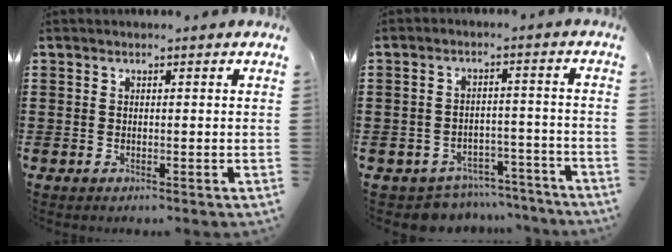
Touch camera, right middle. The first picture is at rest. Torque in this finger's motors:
{"motor_torque": [-0.50, 0.19, -0.02, 0.00]}